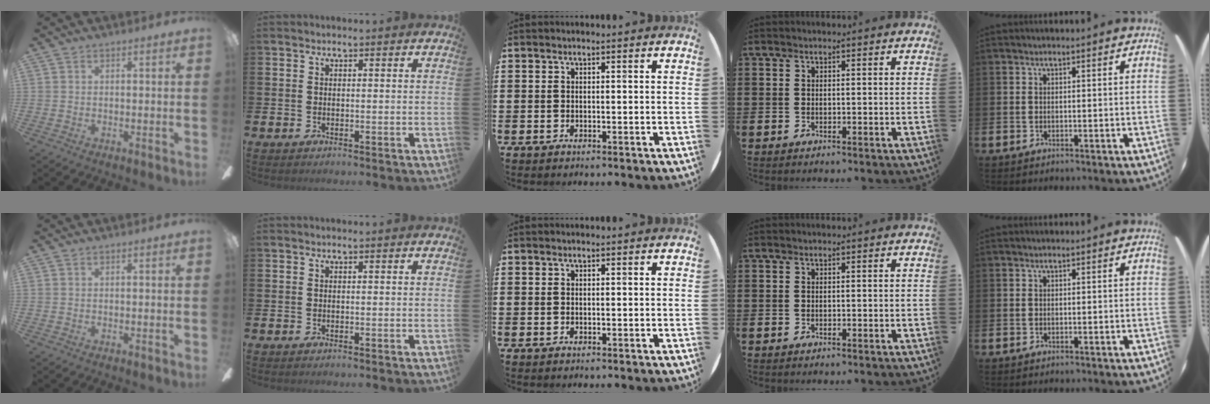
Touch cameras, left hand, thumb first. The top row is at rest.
{}